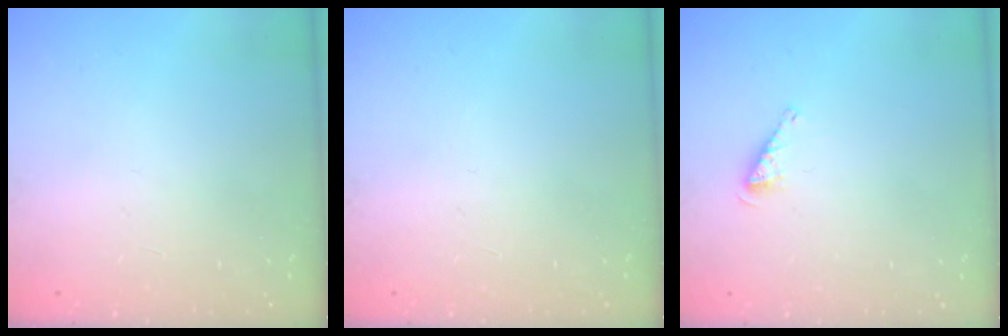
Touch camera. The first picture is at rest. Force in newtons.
{"total": 0.0}
{"total": 4.0, "press": 3.9, "slide": 0.4}